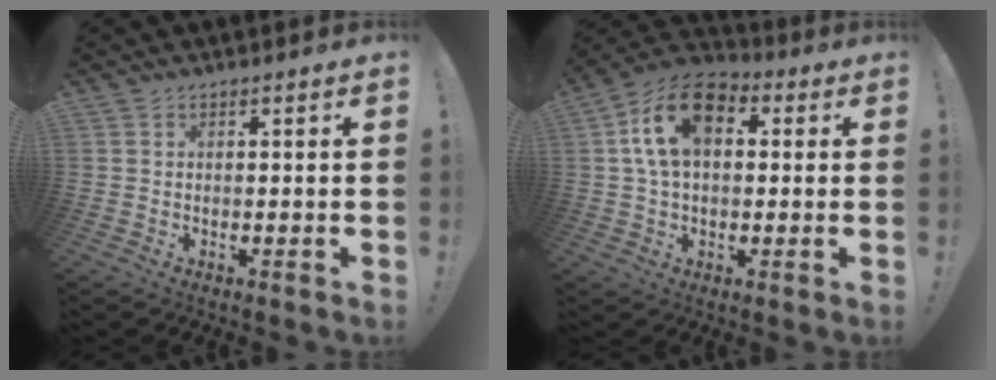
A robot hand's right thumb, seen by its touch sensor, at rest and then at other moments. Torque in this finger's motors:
{"motor_torque": [1.97, 2.19, 1.48, -0.04, 0.23]}